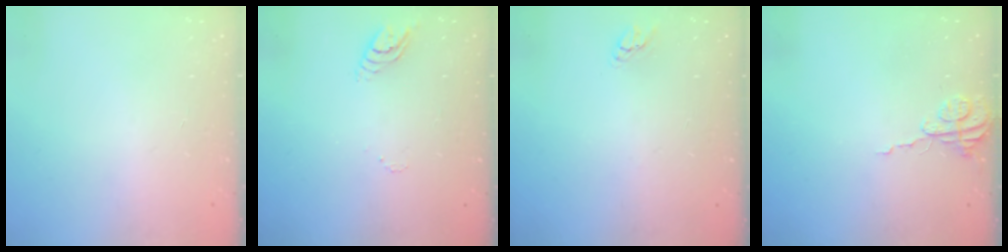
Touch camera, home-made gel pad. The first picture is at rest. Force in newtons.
{"total": 4.2, "press": 4.1, "slide": 0.3}
{"total": 2.9, "press": 2.9, "slide": 0.2}
{"total": 3.8, "press": 3.8, "slide": 0.4}